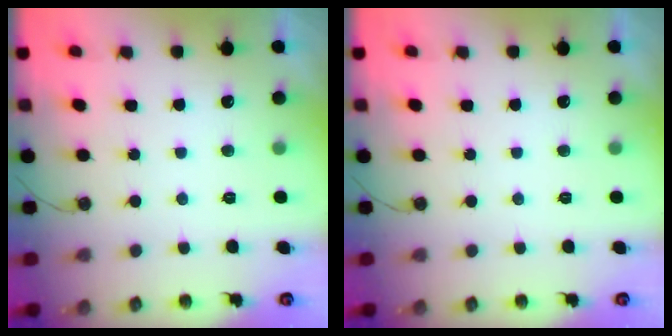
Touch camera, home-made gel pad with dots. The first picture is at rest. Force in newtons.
{"total": 0.0}